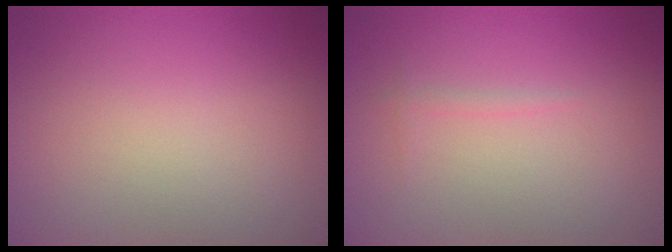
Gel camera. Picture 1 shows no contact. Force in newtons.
{"total": 0.6, "press": 0.6, "slide": 0.1}